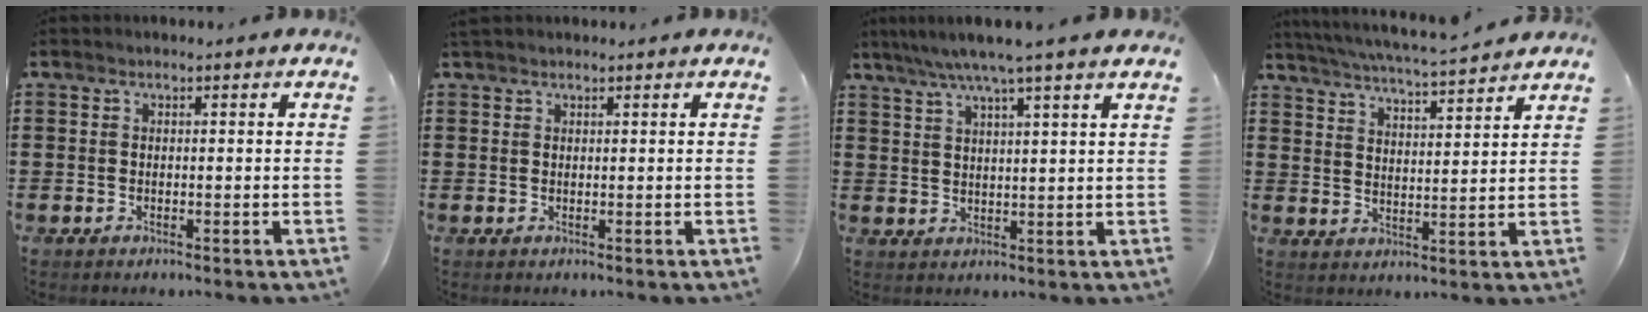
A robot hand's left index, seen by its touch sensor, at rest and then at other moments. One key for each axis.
{"total": 0.7, "fx": 0.7, "fy": 0.2, "fz": 0.2, "tx": -0.006, "ty": 0.001, "tz": 0.013}
{"total": 5.4, "fx": 4.2, "fy": -0.7, "fz": 3.3, "tx": -0.076, "ty": -0.014, "tz": 0.071}
{"total": 4.7, "fx": 4.4, "fy": -0.5, "fz": 1.5, "tx": -0.048, "ty": -0.033, "tz": 0.072}